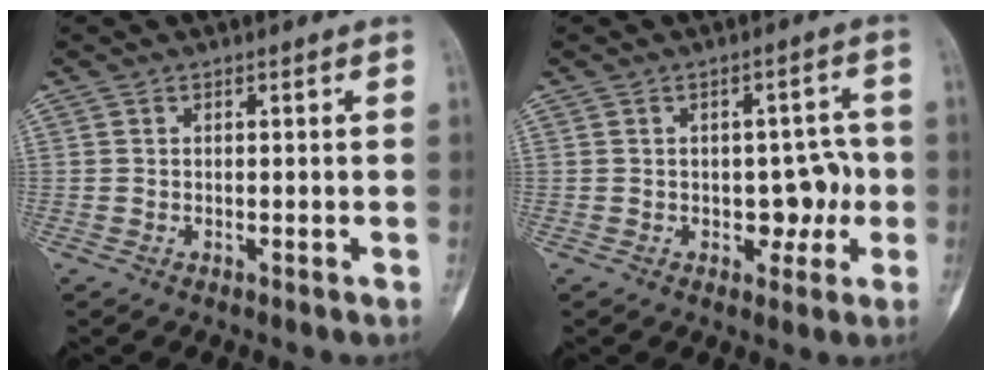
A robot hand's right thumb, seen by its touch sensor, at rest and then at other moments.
{"total": 8.3, "force": [-1.0, 5.2, 6.4], "torque": [-0.042, 0.017, -0.007]}